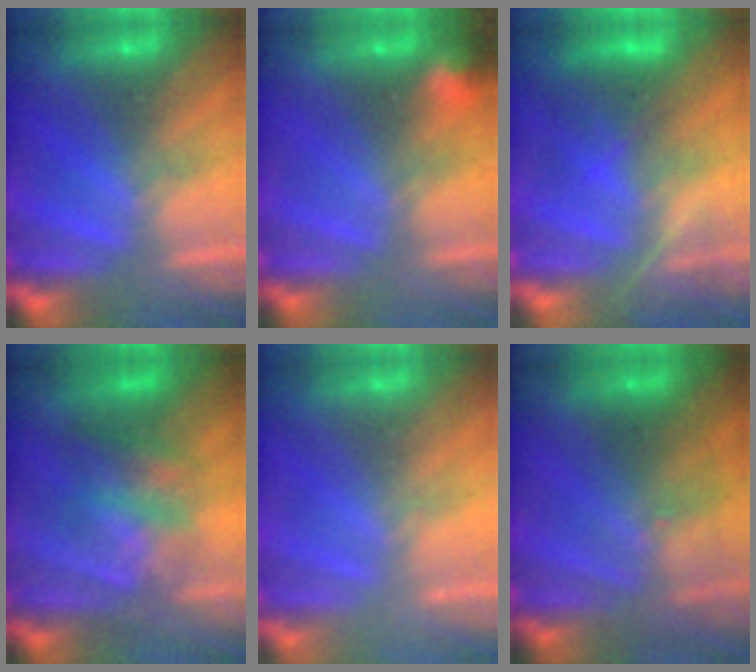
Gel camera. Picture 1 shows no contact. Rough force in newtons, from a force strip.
{"total": 2.8}
{"total": 4.5}
{"total": 3.7}
{"total": 2.4}
{"total": 2.7}